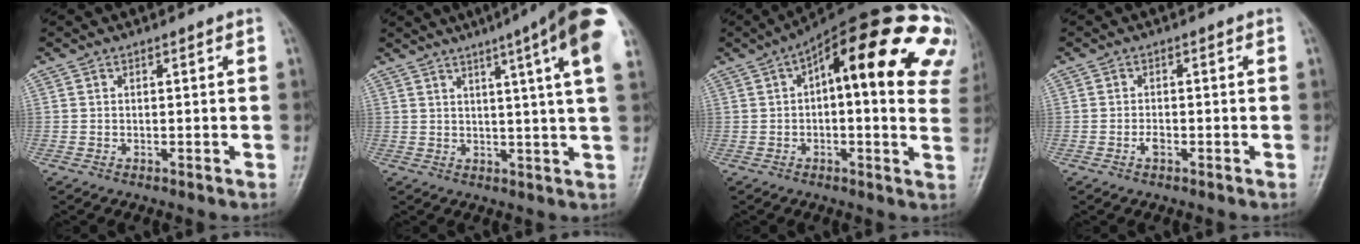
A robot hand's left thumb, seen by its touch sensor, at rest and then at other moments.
{"total": 17.0, "force": [8.8, 0.9, 14.5], "torque": [-0.193, -0.011, 0.096]}
{"total": 26.9, "force": [8.9, 9.1, 23.8], "torque": [-0.263, 0.046, 0.113]}
{"total": 1.5, "force": [-0.7, 0.8, 1.0], "torque": [-0.019, 0.001, -0.017]}